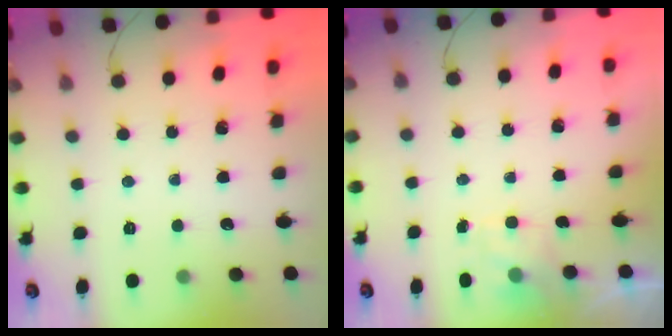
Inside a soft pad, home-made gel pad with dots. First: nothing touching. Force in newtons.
{"total": 1.4, "press": 0.7, "slide": 1.2}